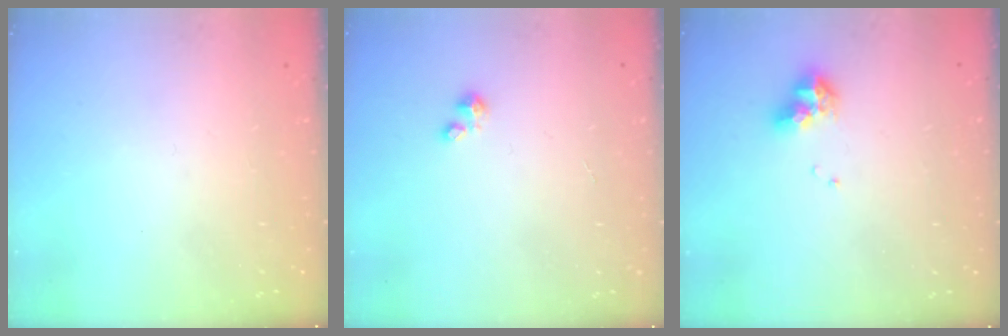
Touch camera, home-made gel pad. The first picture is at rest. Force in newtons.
{"total": 1.4, "press": 1.4, "slide": 0.2}
{"total": 9.0, "press": 8.9, "slide": 1.0}